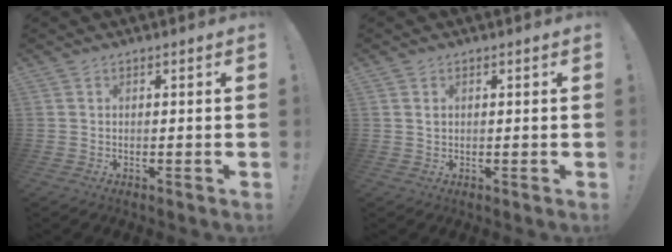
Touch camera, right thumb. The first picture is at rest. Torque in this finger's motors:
{"motor_torque": [-0.16, 0.07, -0.03, -0.03, 0.03]}